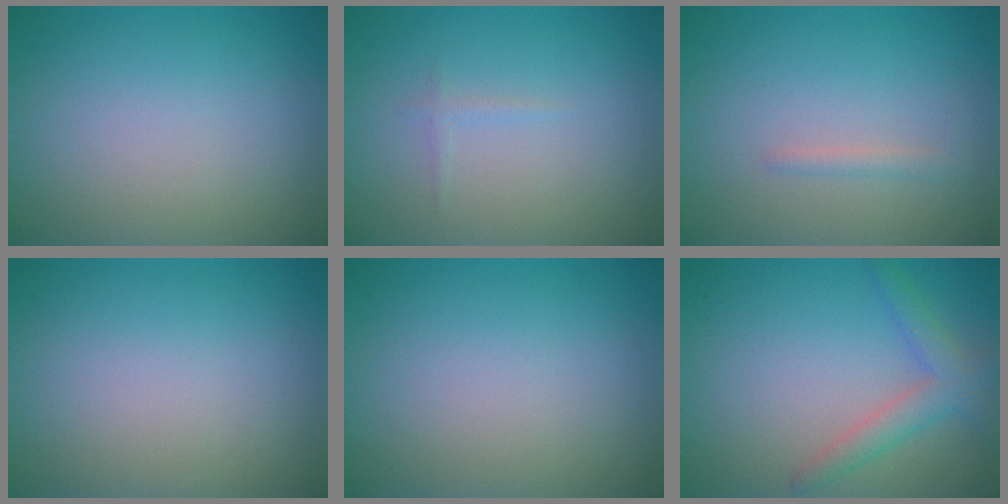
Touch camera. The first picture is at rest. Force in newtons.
{"total": 0.6, "press": 0.6, "slide": 0.0}
{"total": 0.9, "press": 0.9, "slide": 0.1}
{"total": 0.0}
{"total": 0.0}
{"total": 2.9, "press": 2.9, "slide": 0.1}